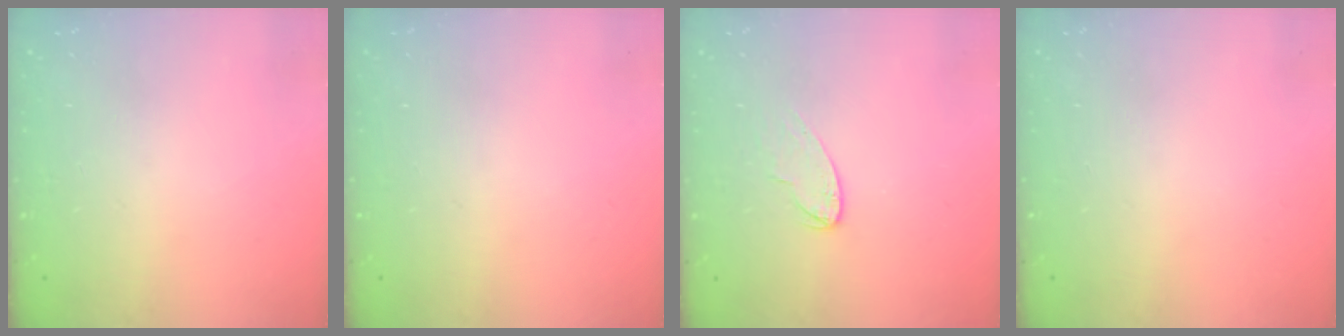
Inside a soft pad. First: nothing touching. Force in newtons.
{"total": 0.0}
{"total": 6.4, "press": 6.4, "slide": 0.6}
{"total": 0.0}